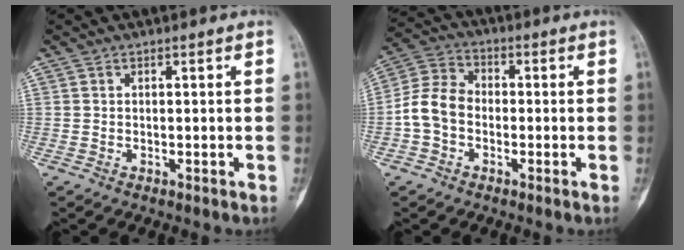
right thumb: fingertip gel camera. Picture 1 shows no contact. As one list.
[{"total": 8.1, "force": [-1.7, 6.1, 4.9], "torque": [-0.090, 0.030, -0.047]}]